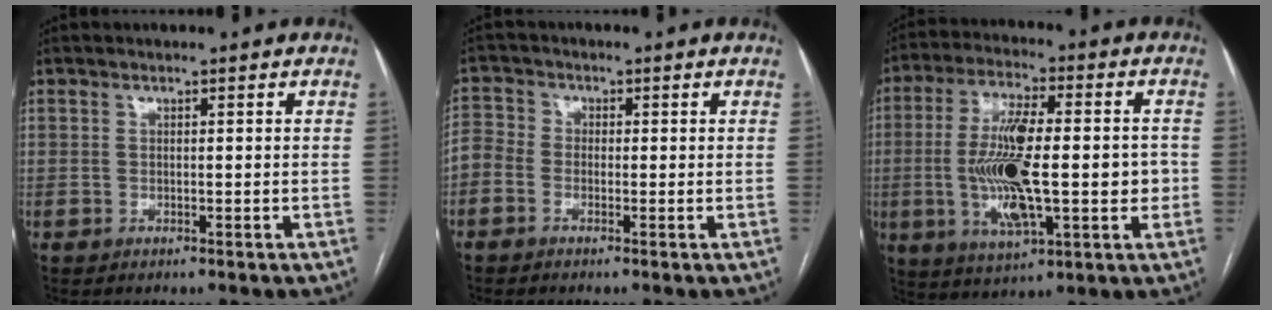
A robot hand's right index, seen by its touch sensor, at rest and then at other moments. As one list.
[{"total": 4.4, "force": [-1.3, 3.6, 2.1], "torque": [-0.061, 0.017, -0.033]}, {"total": 16.3, "force": [-1.7, 4.9, 15.4], "torque": [-0.290, 0.011, -0.021]}]